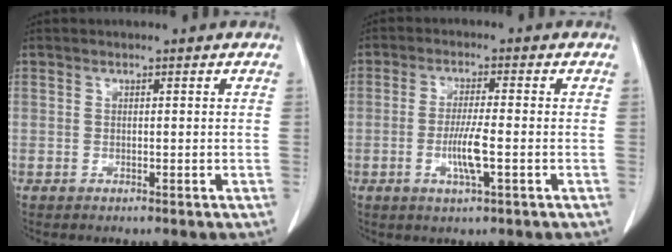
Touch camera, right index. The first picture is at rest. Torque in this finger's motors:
{"motor_torque": [0.84, 0.01, 0.40, 0.10]}